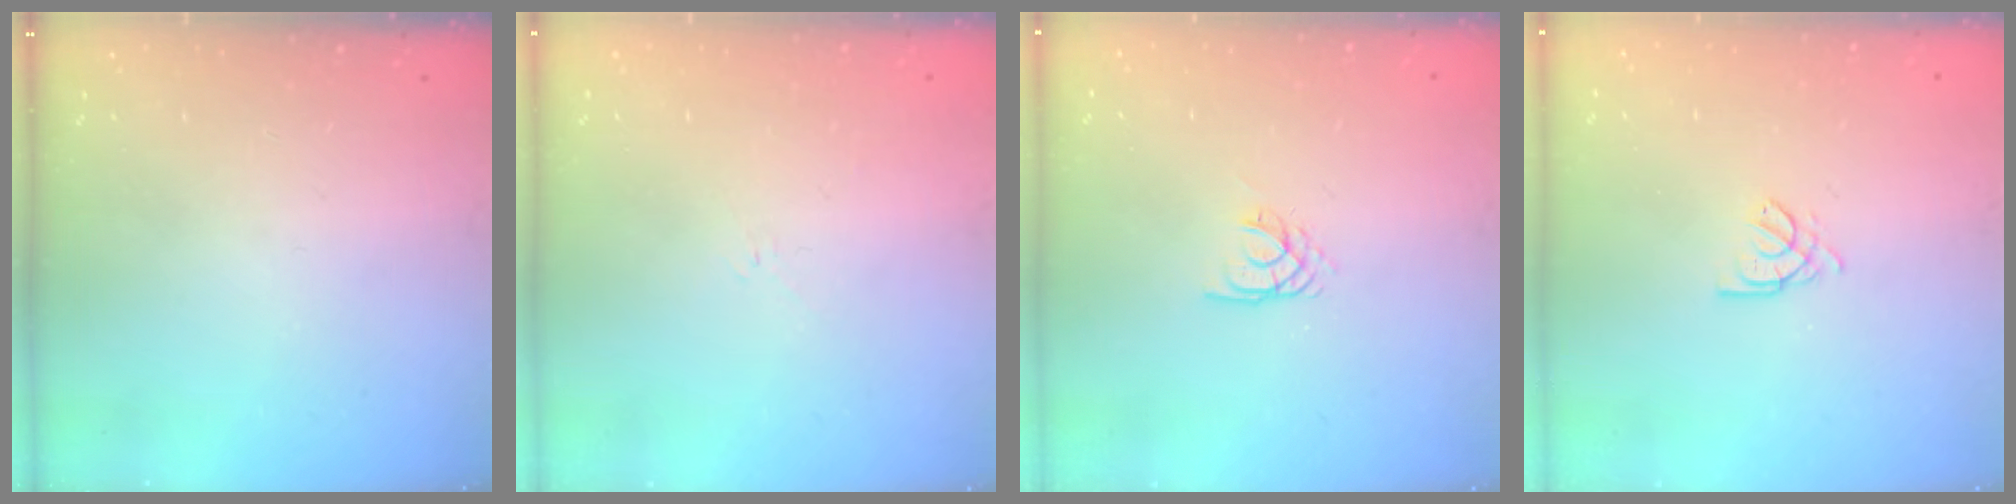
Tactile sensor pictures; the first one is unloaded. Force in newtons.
{"total": 2.6, "press": 2.5, "slide": 0.6}
{"total": 2.2, "press": 2.2, "slide": 0.3}
{"total": 2.0, "press": 2.0, "slide": 0.4}